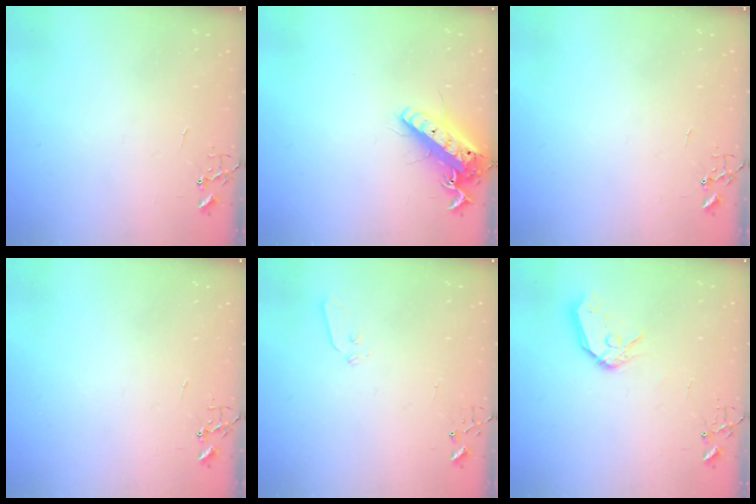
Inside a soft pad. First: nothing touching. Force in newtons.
{"total": 15.2, "press": 14.9, "slide": 3.0}
{"total": 0.0}
{"total": 0.0}
{"total": 4.4, "press": 4.4, "slide": 0.7}
{"total": 11.3, "press": 11.2, "slide": 1.5}